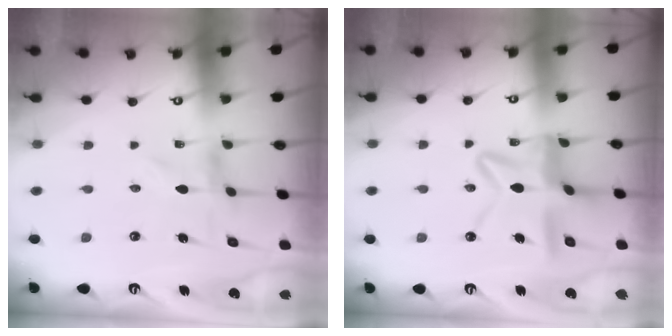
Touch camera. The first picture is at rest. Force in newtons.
{"total": 13.6, "press": 13.5, "slide": 1.3}